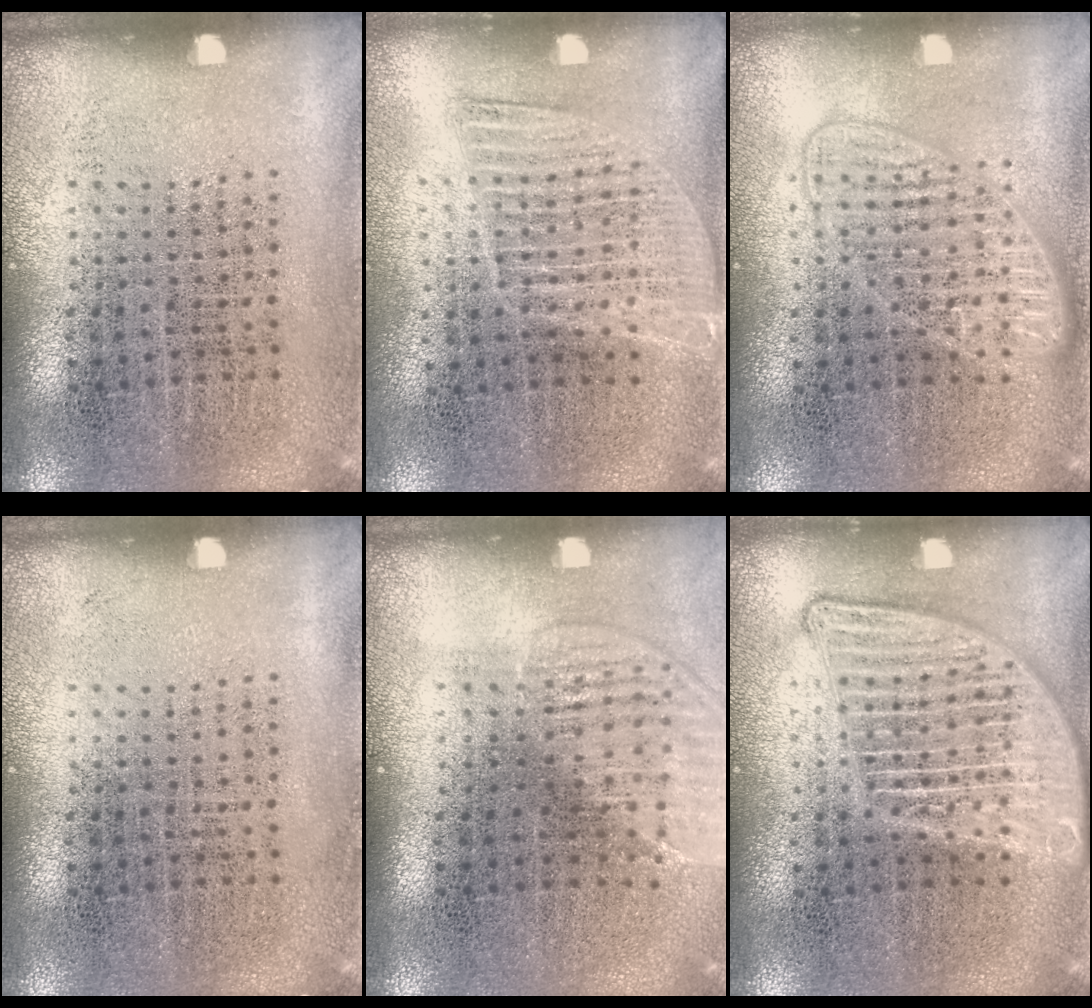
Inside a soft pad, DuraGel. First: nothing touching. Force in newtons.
{"total": 1.3, "press": 1.2, "slide": 0.6}
{"total": 1.3, "press": 1.3, "slide": 0.3}
{"total": 0.0}
{"total": 1.5, "press": 1.3, "slide": 0.6}
{"total": 2.8, "press": 2.8, "slide": 0.3}